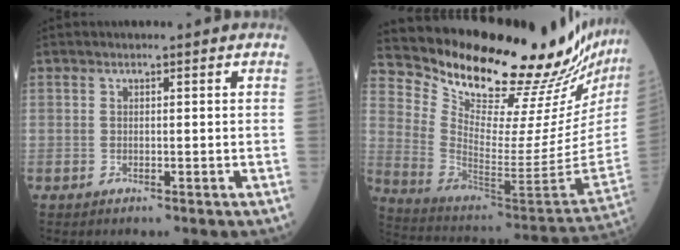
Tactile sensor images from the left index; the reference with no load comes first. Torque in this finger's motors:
{"motor_torque": [0.49, -0.69, 0.29, 0.06]}